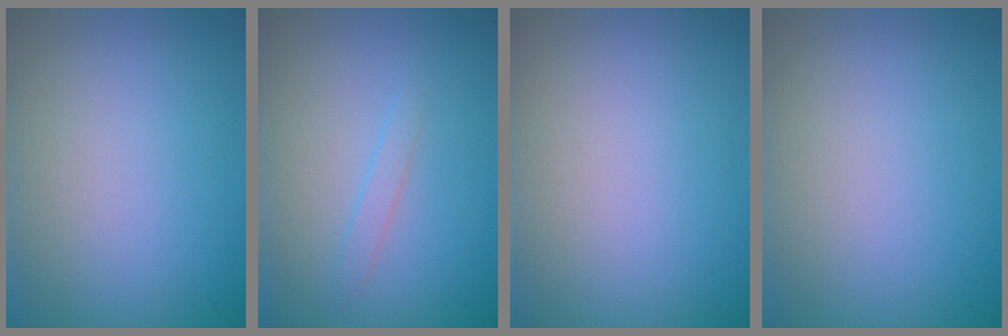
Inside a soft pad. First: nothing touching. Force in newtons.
{"total": 0.9, "press": 0.9, "slide": 0.2}
{"total": 0.0}
{"total": 0.0}